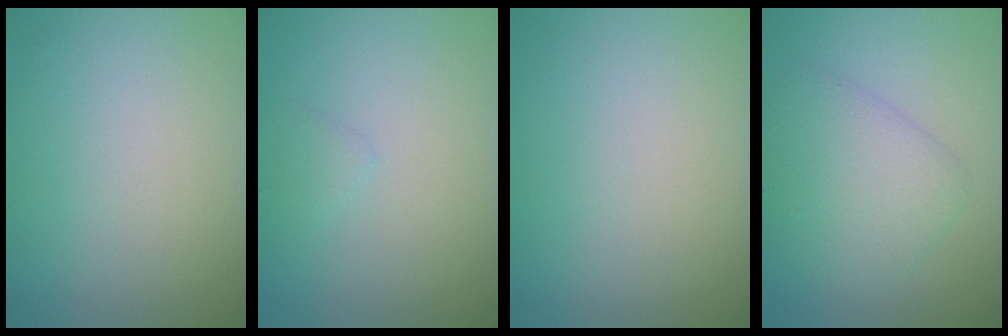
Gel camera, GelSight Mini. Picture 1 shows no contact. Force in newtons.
{"total": 0.8, "press": 0.8, "slide": 0.0}
{"total": 0.0}
{"total": 4.1, "press": 4.1, "slide": 0.1}